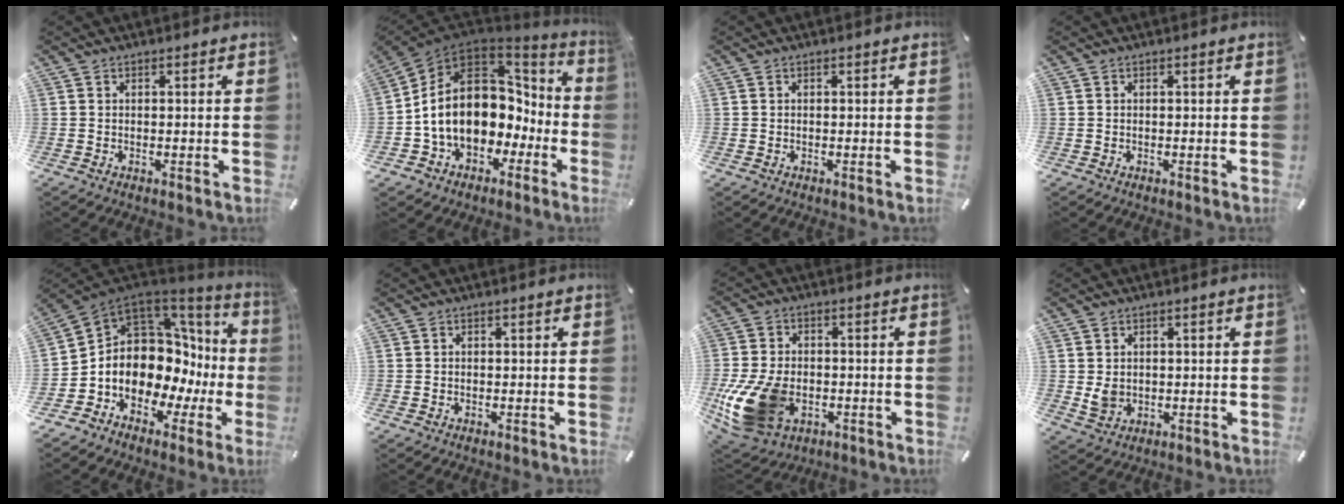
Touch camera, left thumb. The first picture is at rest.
{"total": 17.2, "force": [-0.1, 13.5, 10.5], "torque": [-0.209, -0.004, 0.005]}
{"total": 0.0}
{"total": 0.0}
{"total": 13.1, "force": [0.1, 10.6, 7.7], "torque": [-0.132, -0.045, 0.006]}
{"total": 0.6, "force": [-0.1, 0.5, 0.2], "torque": [-0.002, 0.004, -0.004]}
{"total": 17.0, "force": [-4.7, 11.8, 11.4], "torque": [-0.236, 0.014, -0.073]}
{"total": 3.9, "force": [0.5, 3.4, 1.9], "torque": [-0.034, -0.008, 0.005]}